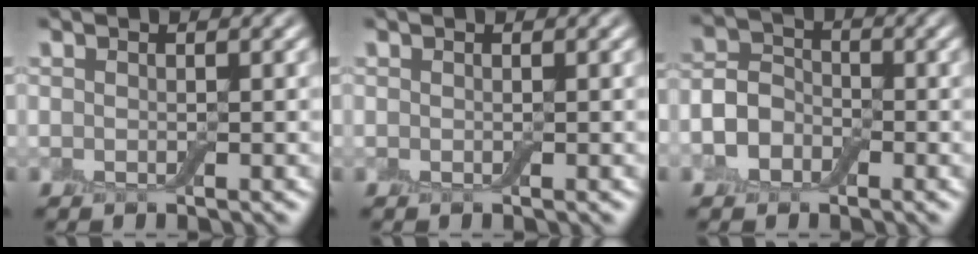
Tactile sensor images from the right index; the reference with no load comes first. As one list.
[{"total": 0.0}, {"total": 3.9, "force": [-1.5, 3.0, 2.0], "torque": [-0.031, 0.001, -0.039]}]